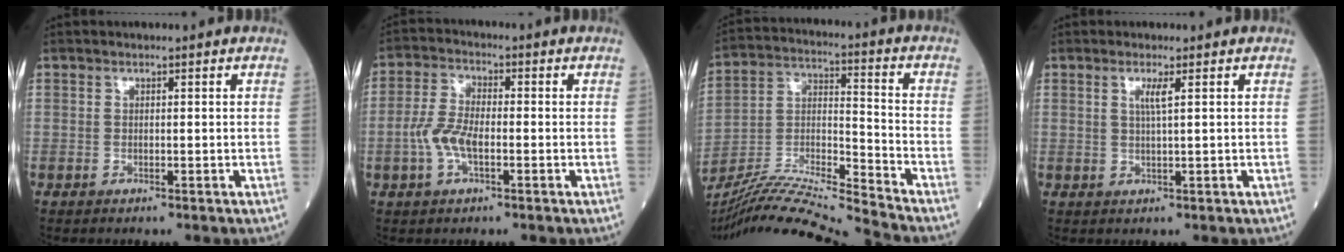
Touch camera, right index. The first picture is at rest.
{"total": 5.9, "force": [-1.5, 2.5, 5.1], "torque": [-0.118, 0.009, -0.032]}
{"total": 17.6, "force": [-16.5, -2.4, 5.9], "torque": [-0.104, 0.003, -0.293]}
{"total": 2.0, "force": [0.7, -0.3, 1.9], "torque": [-0.040, -0.002, 0.013]}